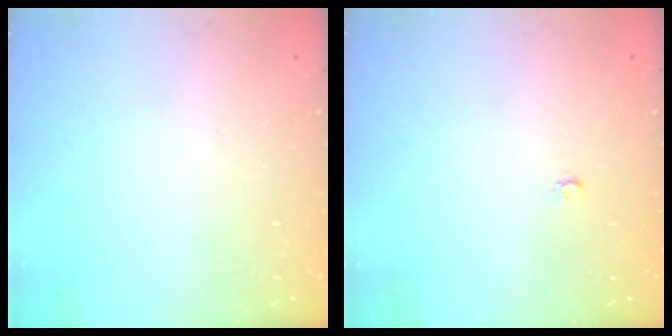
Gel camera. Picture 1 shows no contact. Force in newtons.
{"total": 2.2, "press": 2.2, "slide": 0.2}